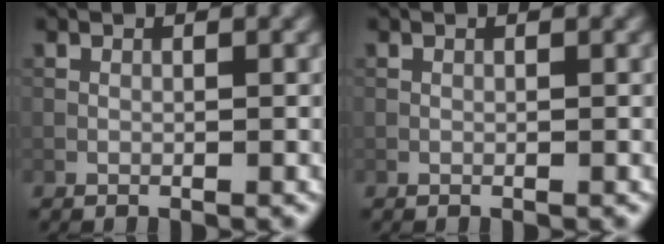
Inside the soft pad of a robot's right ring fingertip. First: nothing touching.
{"total": 0.0}